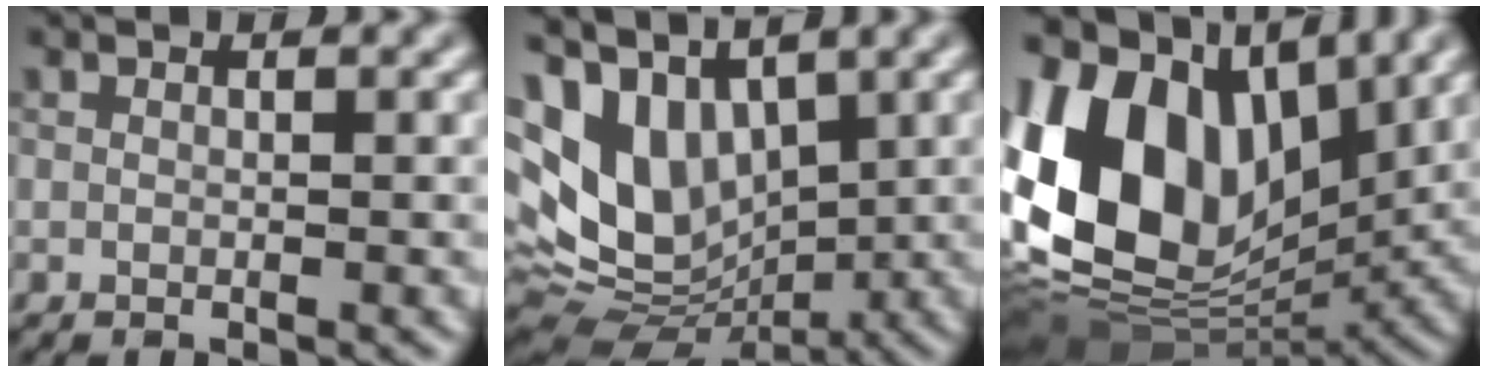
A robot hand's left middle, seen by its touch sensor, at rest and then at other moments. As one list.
[{"total": 8.8, "force": [2.3, 5.7, 6.3], "torque": [-0.131, -0.005, 0.043]}, {"total": 15.5, "force": [3.2, 10.3, 11.1], "torque": [-0.232, 0.019, 0.049]}]